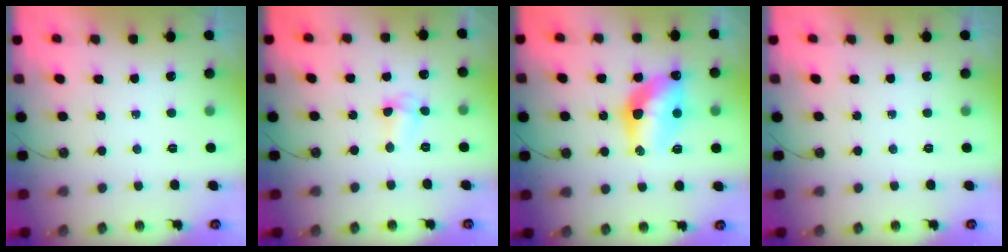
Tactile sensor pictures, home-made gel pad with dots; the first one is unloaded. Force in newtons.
{"total": 3.0, "press": 2.9, "slide": 0.5}
{"total": 11.4, "press": 11.4, "slide": 0.6}
{"total": 0.0}